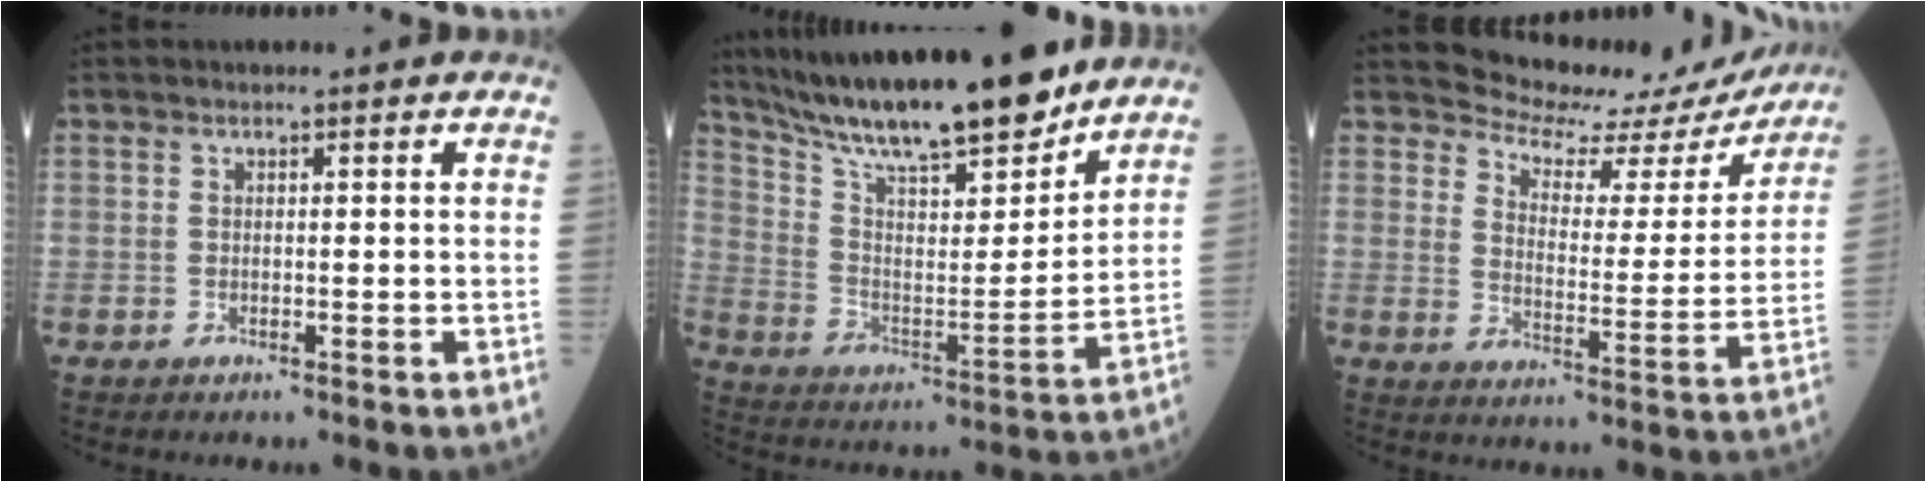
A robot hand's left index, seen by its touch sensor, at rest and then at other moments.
{"total": 20.9, "force": [18.2, 2.3, 10.1], "torque": [-0.183, -0.005, 0.304]}
{"total": 14.8, "force": [14.3, 3.8, 1.0], "torque": [-0.005, -0.041, 0.167]}